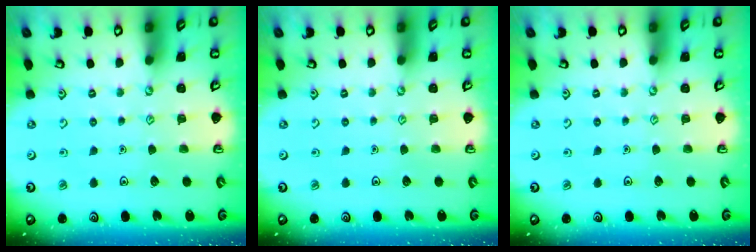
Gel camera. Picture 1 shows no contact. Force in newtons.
{"total": 0.0}
{"total": 0.0}